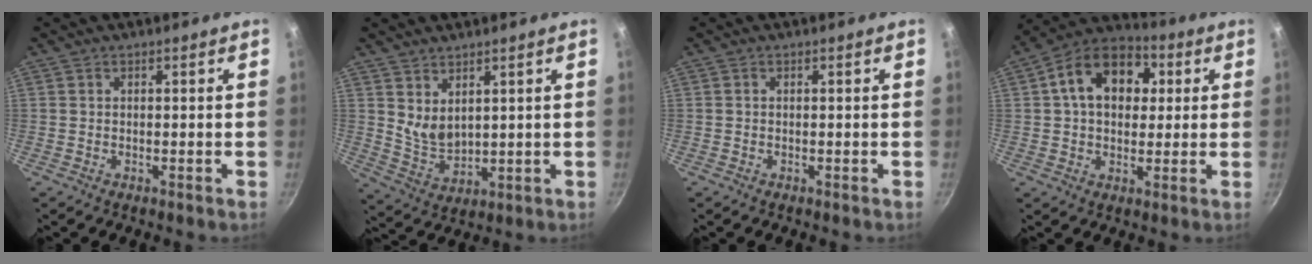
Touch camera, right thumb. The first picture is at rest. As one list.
[{"total": 5.7, "force": [3.2, 3.2, 3.5], "torque": [-0.055, -0.035, 0.074]}, {"total": 0.0}, {"total": 15.1, "force": [3.4, 10.8, 10.0], "torque": [-0.130, 0.020, 0.037]}]